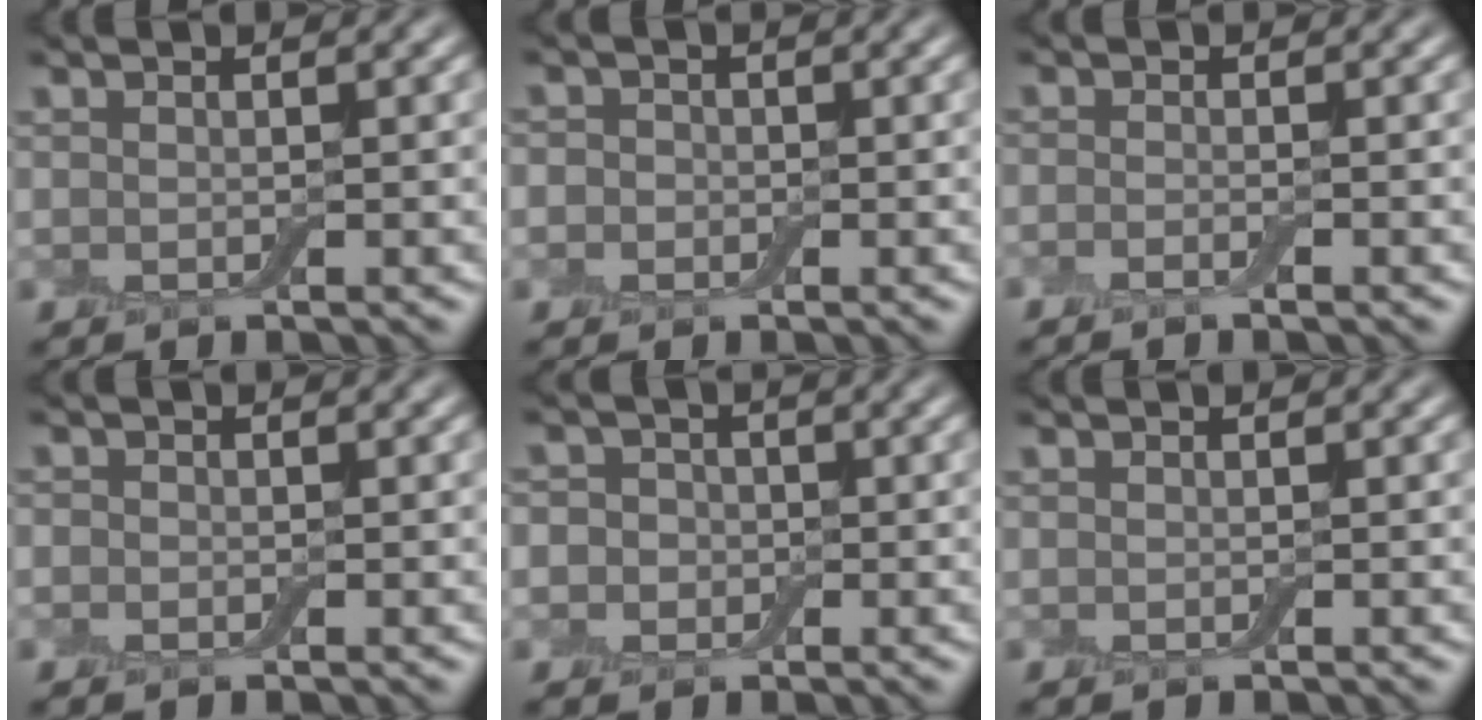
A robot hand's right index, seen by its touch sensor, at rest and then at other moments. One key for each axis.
{"total": 1.6, "fx": -0.1, "fy": 1.5, "fz": 0.5, "tx": 0.007, "ty": 0.008, "tz": -0.021}
{"total": 1.0, "fx": -0.7, "fy": 0.2, "fz": 0.7, "tx": -0.017, "ty": -0.004, "tz": -0.017}
{"total": 0.7, "fx": -0.2, "fy": 0.6, "fz": 0.2, "tx": -0.001, "ty": -0.001, "tz": -0.006}
{"total": 4.5, "fx": 0.4, "fy": 4.1, "fz": 1.7, "tx": -0.008, "ty": 0.037, "tz": -0.042}
{"total": 0.0}